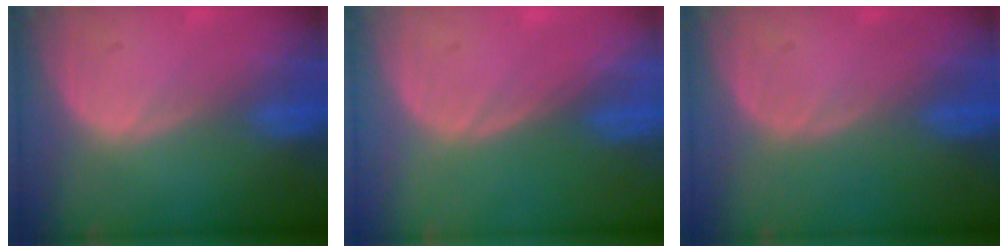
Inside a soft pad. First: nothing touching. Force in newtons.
{"total": 0.0}
{"total": 0.0}